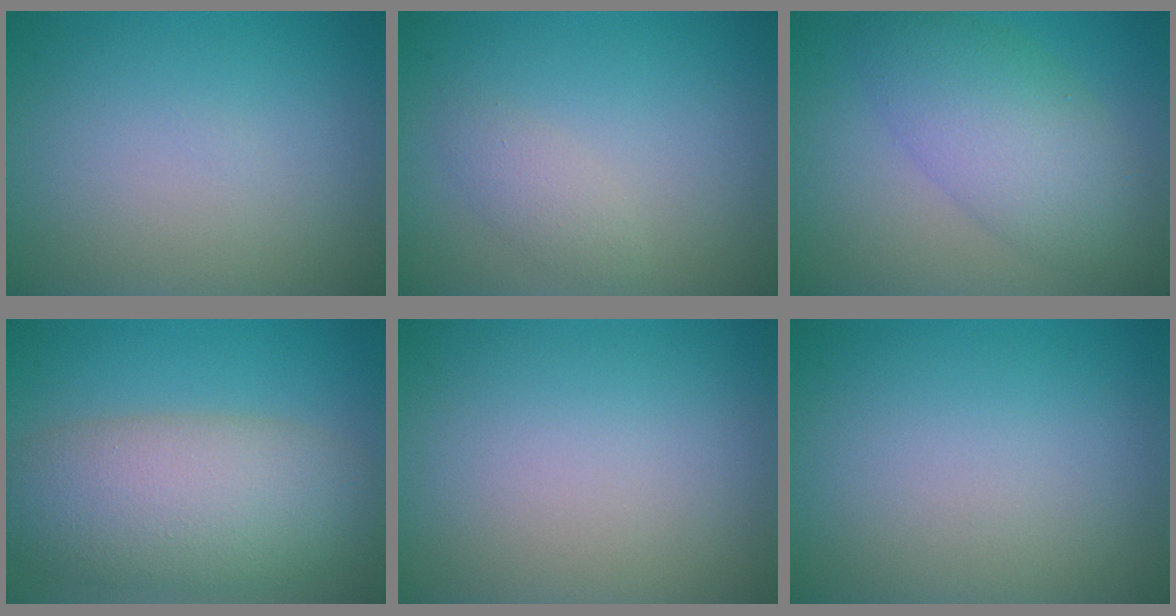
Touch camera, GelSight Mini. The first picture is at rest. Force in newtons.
{"total": 1.5, "press": 1.5, "slide": 0.0}
{"total": 6.2, "press": 6.2, "slide": 0.1}
{"total": 8.9, "press": 8.9, "slide": 0.4}
{"total": 0.0}
{"total": 0.0}